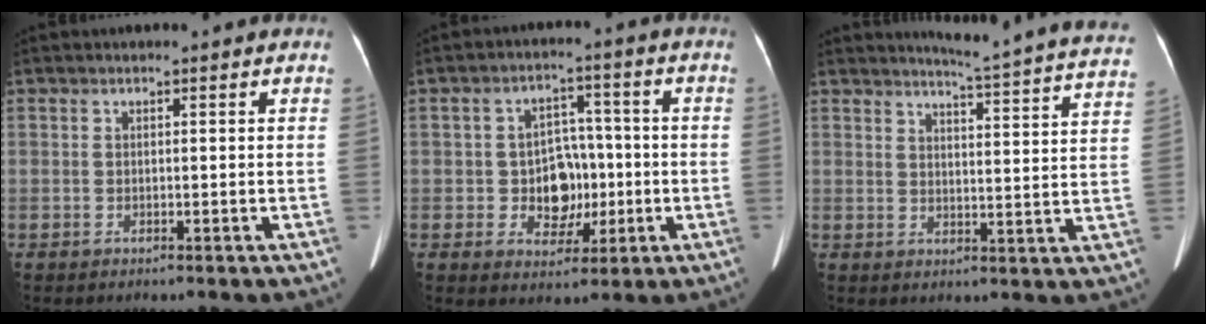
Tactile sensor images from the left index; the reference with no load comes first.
{"total": 7.4, "force": [-1.1, 5.6, 4.7], "torque": [-0.080, 0.021, -0.010]}
{"total": 19.7, "force": [18.8, -0.7, 5.9], "torque": [-0.086, -0.091, 0.208]}